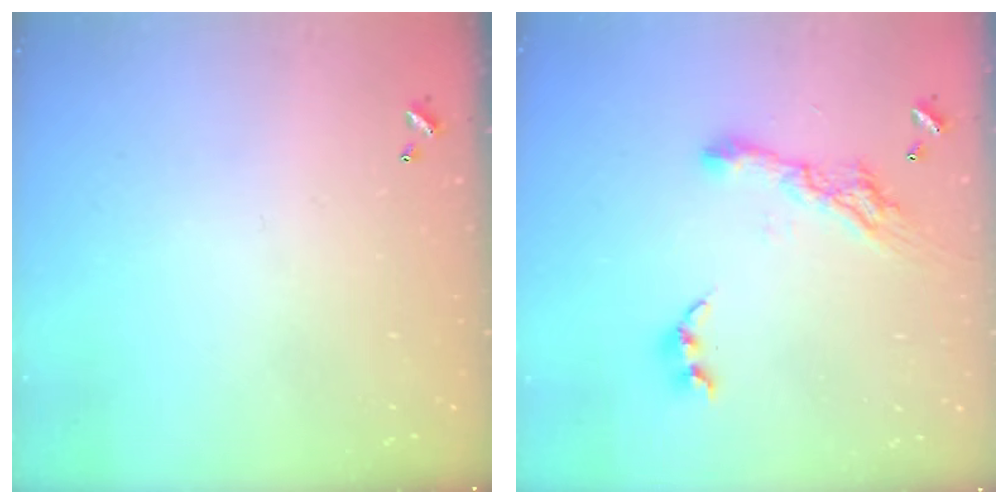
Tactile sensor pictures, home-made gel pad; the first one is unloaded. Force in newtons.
{"total": 9.2, "press": 9.1, "slide": 1.0}